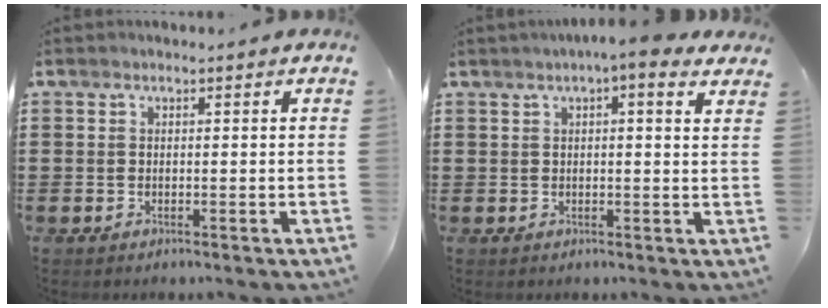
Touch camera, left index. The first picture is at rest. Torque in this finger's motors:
{"motor_torque": [2.14, 0.00, 1.05, 0.21]}